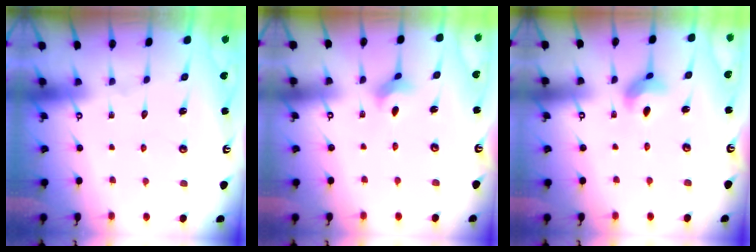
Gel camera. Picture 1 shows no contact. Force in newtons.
{"total": 2.5, "press": 2.4, "slide": 0.5}
{"total": 6.0, "press": 6.0, "slide": 0.4}